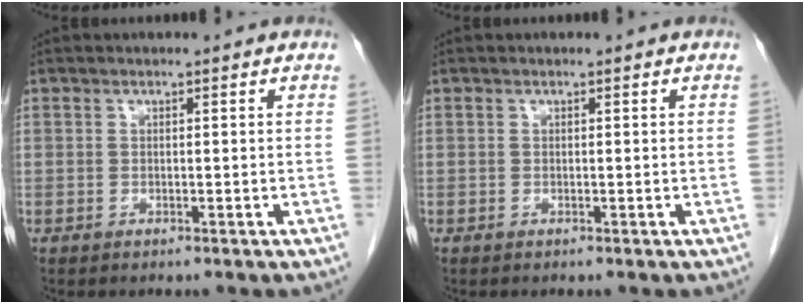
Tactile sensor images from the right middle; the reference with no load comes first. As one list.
[{"total": 0.0}]